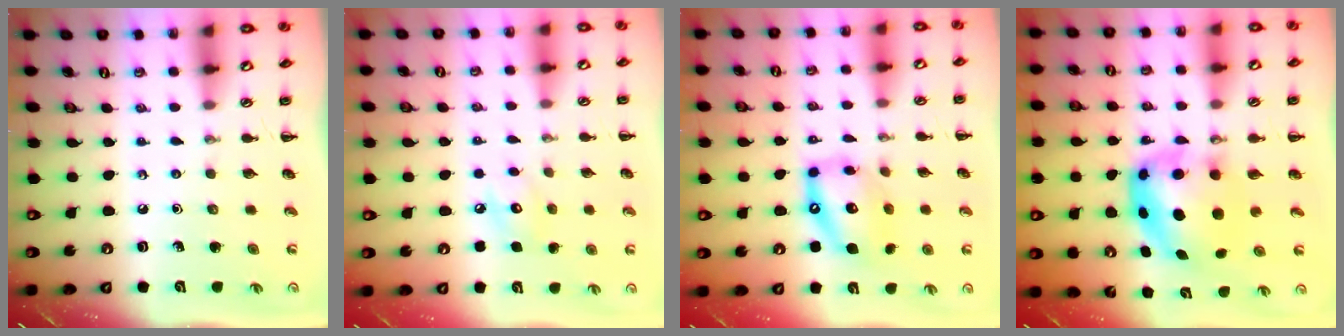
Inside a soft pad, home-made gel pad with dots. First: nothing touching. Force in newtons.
{"total": 6.7, "press": 6.6, "slide": 1.1}
{"total": 12.2, "press": 11.9, "slide": 2.5}
{"total": 7.0, "press": 6.9, "slide": 1.3}